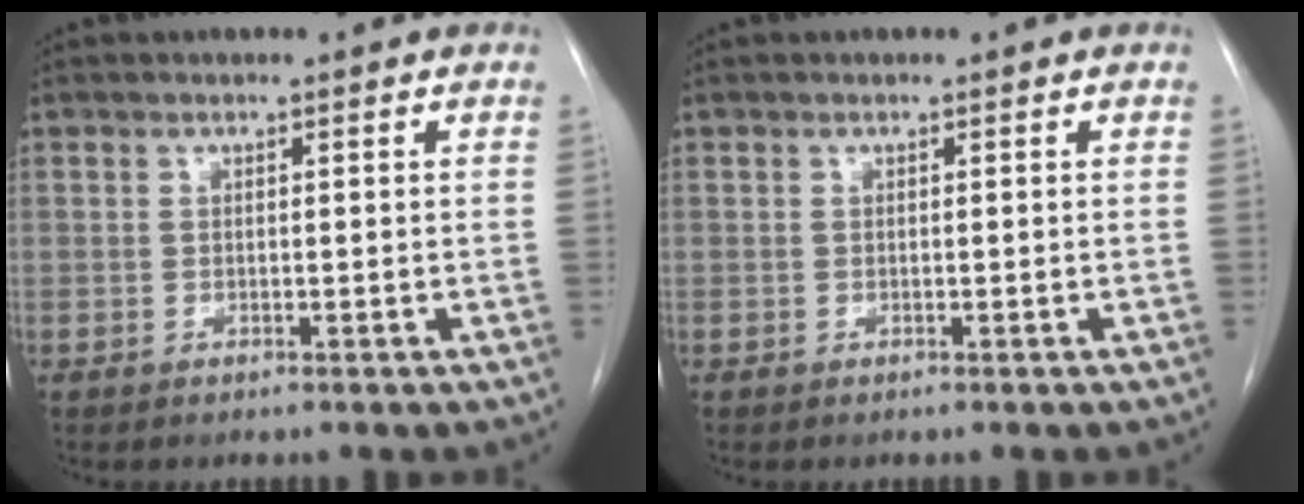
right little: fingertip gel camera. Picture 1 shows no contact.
{"total": 0.0}